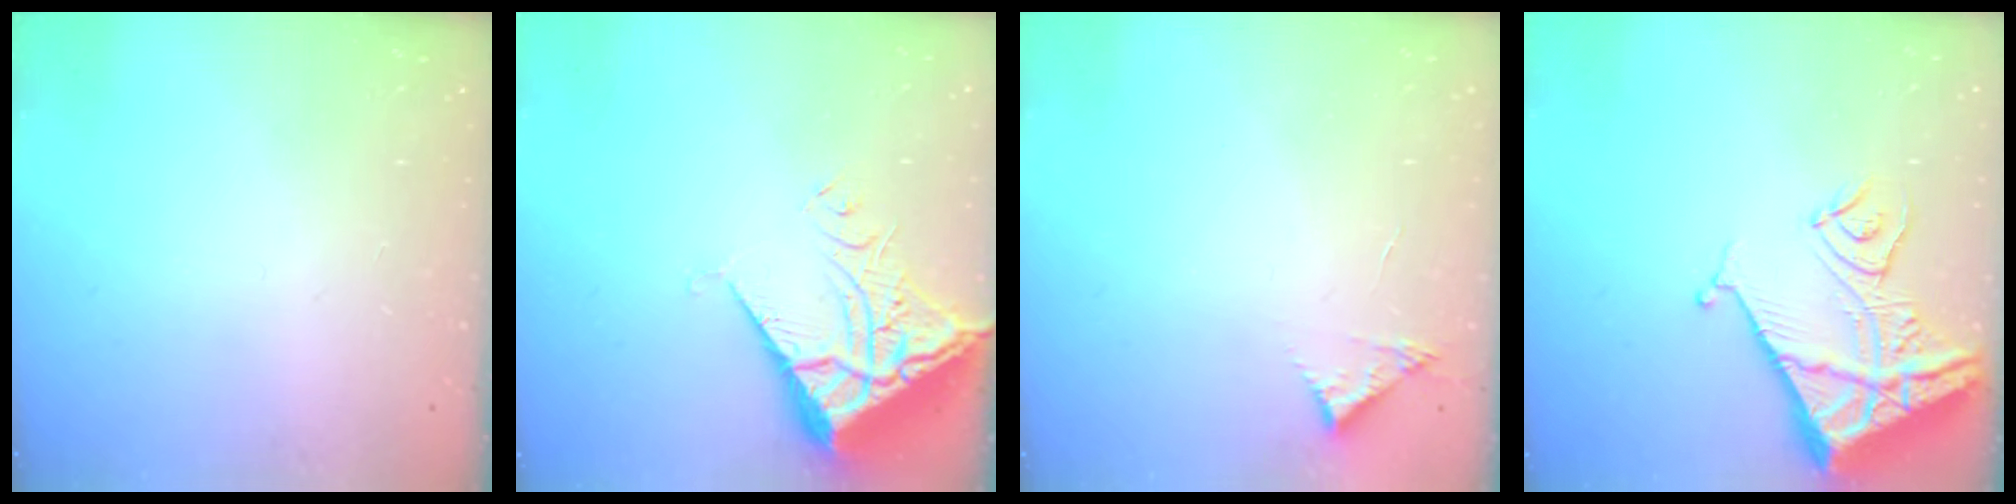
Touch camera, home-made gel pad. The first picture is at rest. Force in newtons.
{"total": 7.5, "press": 7.4, "slide": 1.0}
{"total": 3.6, "press": 3.6, "slide": 0.1}
{"total": 13.5, "press": 13.5, "slide": 1.4}